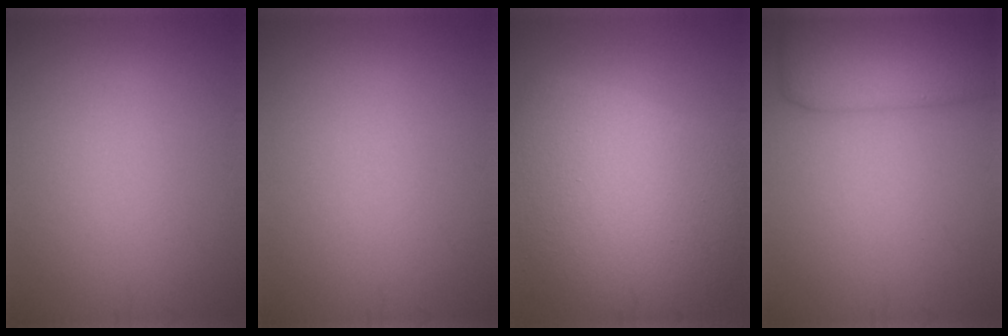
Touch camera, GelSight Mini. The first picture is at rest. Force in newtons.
{"total": 0.0}
{"total": 12.5, "press": 12.5, "slide": 0.3}
{"total": 5.5, "press": 5.5, "slide": 0.1}